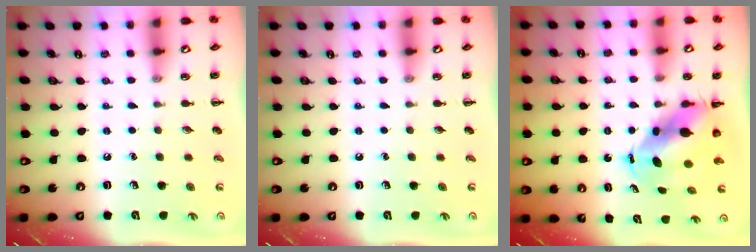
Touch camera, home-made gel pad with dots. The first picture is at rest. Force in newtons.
{"total": 0.0}
{"total": 7.9, "press": 7.5, "slide": 2.3}